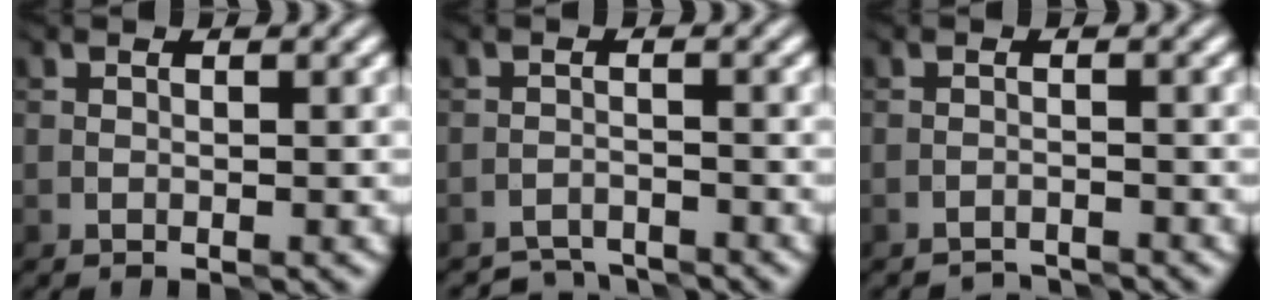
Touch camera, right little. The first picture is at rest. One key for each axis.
{"total": 3.9, "fx": -3.8, "fy": 0.8, "fz": 0.5, "tx": -0.005, "ty": -0.008, "tz": -0.071}
{"total": 2.5, "fx": -2.4, "fy": 0.2, "fz": 0.2, "tx": 0.000, "ty": -0.004, "tz": -0.048}